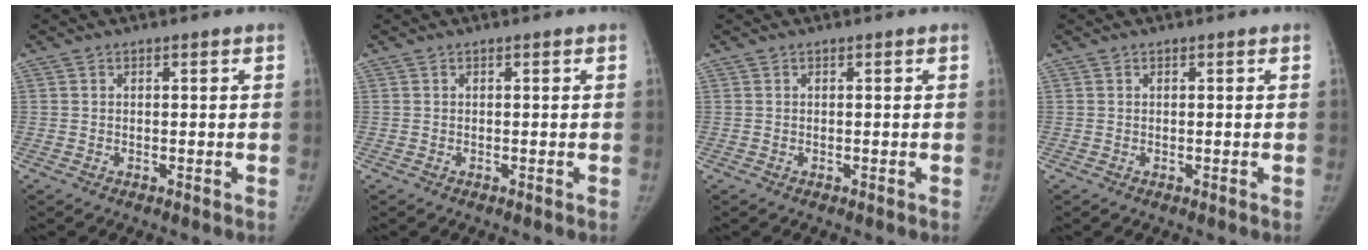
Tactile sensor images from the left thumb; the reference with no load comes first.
{"total": 0.0}
{"total": 0.0}
{"total": 0.0}